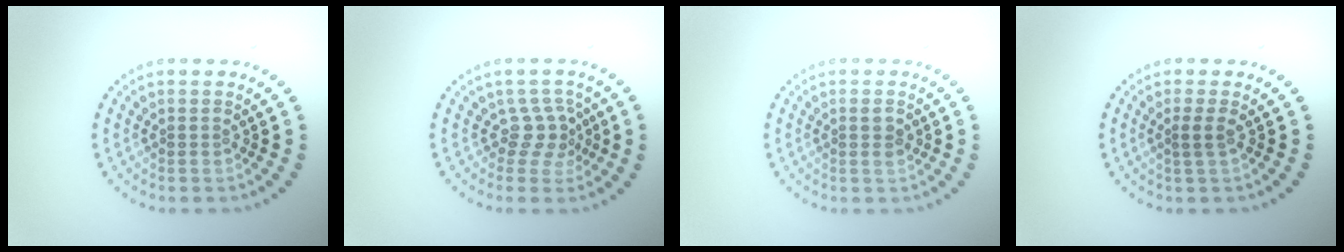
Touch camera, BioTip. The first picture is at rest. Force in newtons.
{"total": 2.4, "press": 1.6, "slide": 1.8}
{"total": 1.2, "press": 1.2, "slide": 0.4}
{"total": 1.2, "press": 0.9, "slide": 0.8}